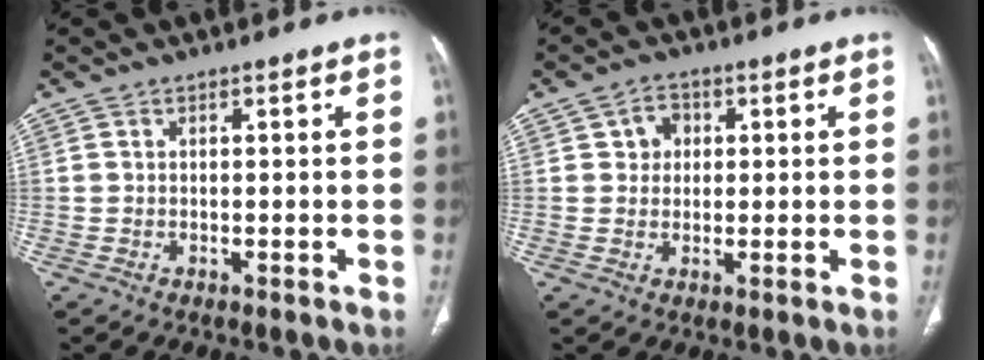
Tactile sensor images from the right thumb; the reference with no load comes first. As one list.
[{"total": 4.0, "force": [1.0, 3.4, 1.7], "torque": [-0.006, 0.002, 0.014]}]